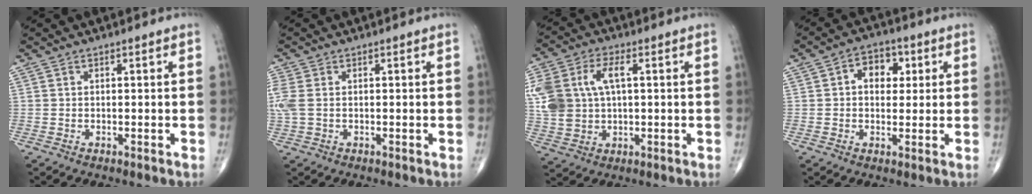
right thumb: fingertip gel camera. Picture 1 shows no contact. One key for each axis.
{"total": 4.9, "fx": 0.4, "fy": 3.1, "fz": 3.7, "tx": -0.126, "ty": 0.011, "tz": 0.012}
{"total": 14.7, "fx": 2.7, "fy": 9.0, "fz": 11.2, "tx": -0.259, "ty": 0.013, "tz": 0.055}
{"total": 6.9, "fx": 1.6, "fy": 5.0, "fz": 4.6, "tx": -0.033, "ty": 0.006, "tz": 0.018}